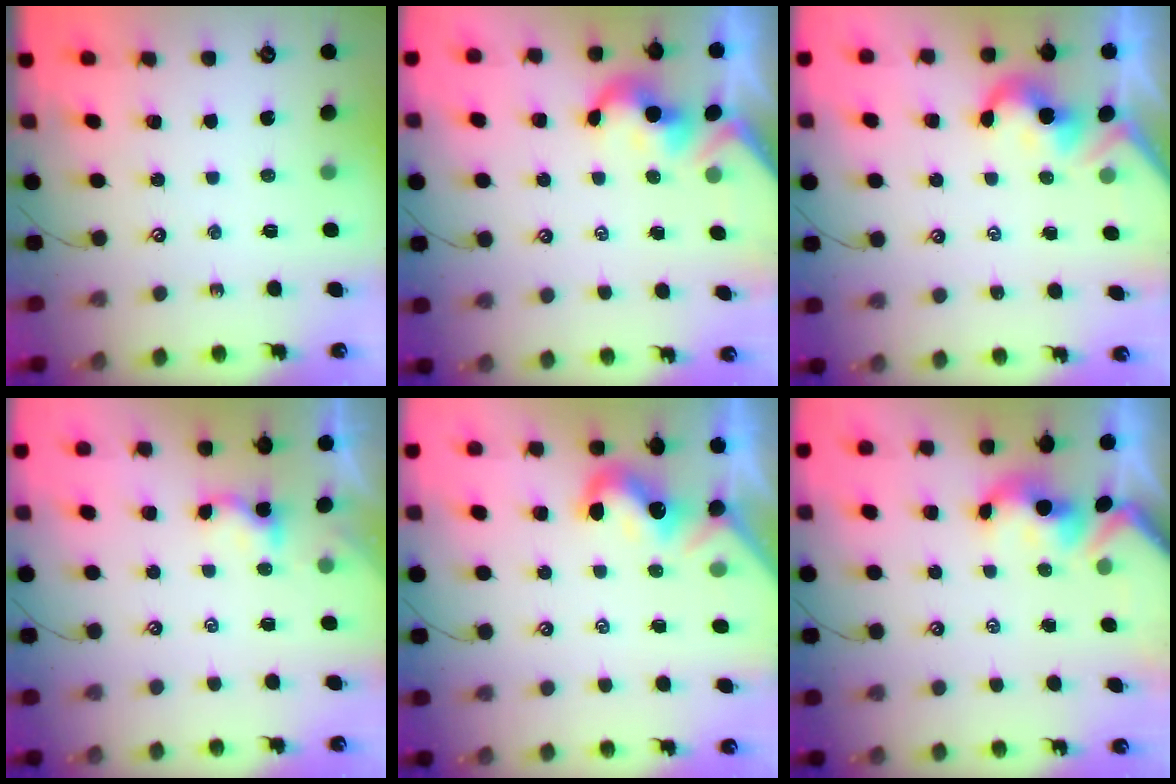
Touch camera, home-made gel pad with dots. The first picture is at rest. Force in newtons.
{"total": 1.9, "press": 1.9, "slide": 0.4}
{"total": 2.1, "press": 2.0, "slide": 0.5}
{"total": 2.9, "press": 2.9, "slide": 0.2}
{"total": 0.7, "press": 0.4, "slide": 0.6}
{"total": 1.7, "press": 1.5, "slide": 0.7}